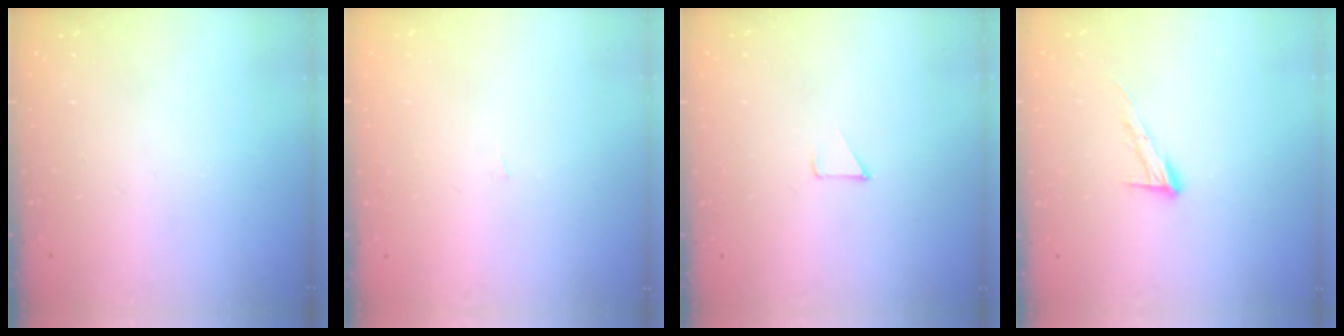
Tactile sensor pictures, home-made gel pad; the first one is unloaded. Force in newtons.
{"total": 0.9, "press": 0.9, "slide": 0.0}
{"total": 3.3, "press": 3.3, "slide": 0.3}
{"total": 9.1, "press": 9.1, "slide": 0.6}